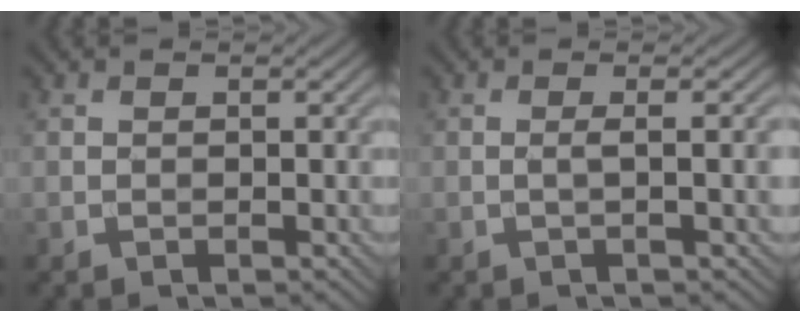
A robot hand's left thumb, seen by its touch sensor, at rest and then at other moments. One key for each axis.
{"total": 3.1, "fx": -0.2, "fy": 0.5, "fz": 3.0, "tx": -0.042, "ty": 0.007, "tz": -0.008}